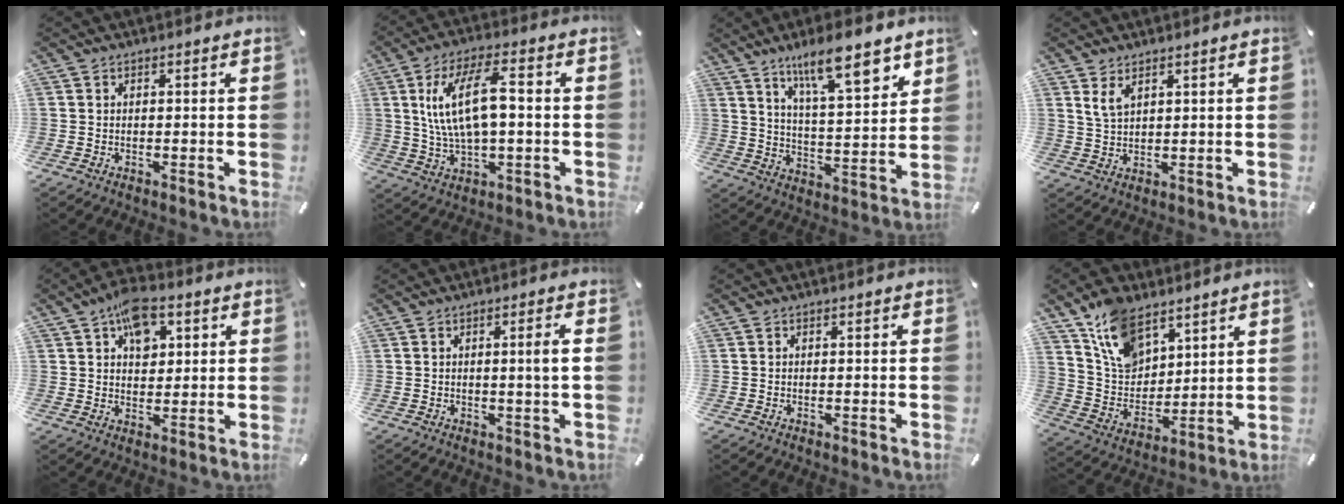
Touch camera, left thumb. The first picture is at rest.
{"total": 13.7, "force": [2.4, 6.1, 12.0], "torque": [-0.245, 0.008, 0.042]}
{"total": 14.2, "force": [10.5, 4.3, 8.6], "torque": [-0.129, -0.060, 0.176]}
{"total": 4.0, "force": [2.5, 2.0, 2.3], "torque": [-0.051, 0.000, 0.047]}
{"total": 10.3, "force": [5.9, 6.9, 4.8], "torque": [-0.060, -0.026, 0.105]}
{"total": 3.7, "force": [0.4, -0.1, 3.6], "torque": [-0.067, -0.004, 0.003]}
{"total": 0.0}
{"total": 13.7, "force": [8.8, 8.6, 6.0], "torque": [-0.126, -0.041, 0.172]}